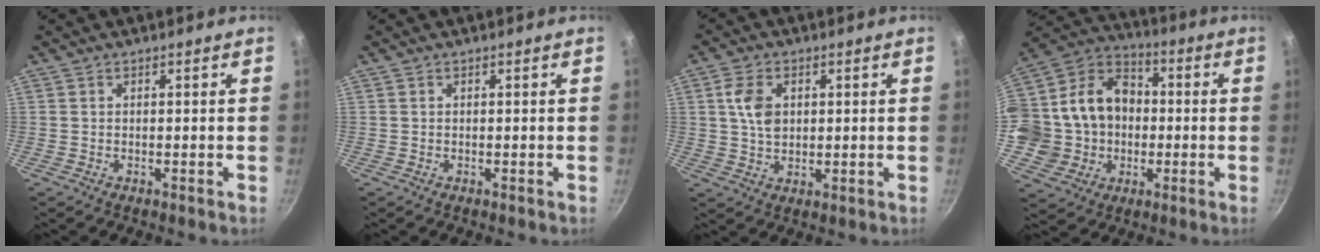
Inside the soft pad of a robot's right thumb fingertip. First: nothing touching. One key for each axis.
{"total": 0.0}
{"total": 6.0, "fx": 1.5, "fy": 4.0, "fz": 4.2, "tx": -0.073, "ty": -0.001, "tz": 0.027}
{"total": 20.0, "fx": -0.7, "fy": 17.6, "fz": 9.4, "tx": -0.162, "ty": 0.047, "tz": -0.007}